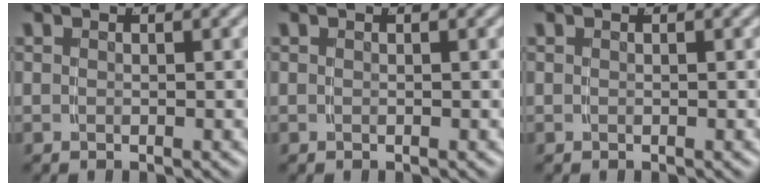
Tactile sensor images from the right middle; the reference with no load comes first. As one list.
[{"total": 0.0}, {"total": 0.0}]